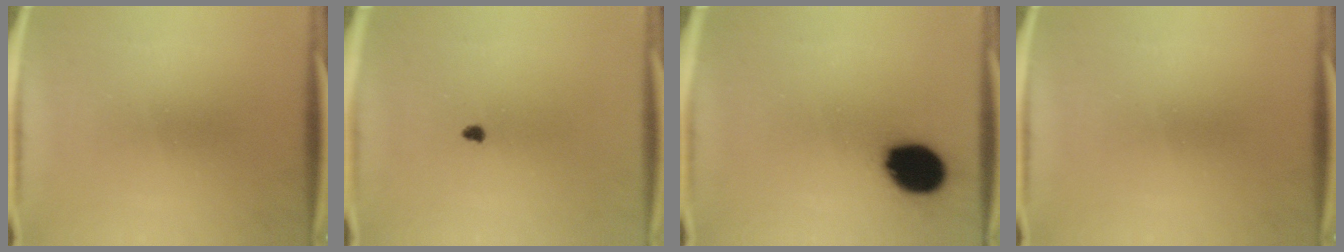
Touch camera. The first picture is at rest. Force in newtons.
{"total": 1.0}
{"total": 13.7}
{"total": 0.0}